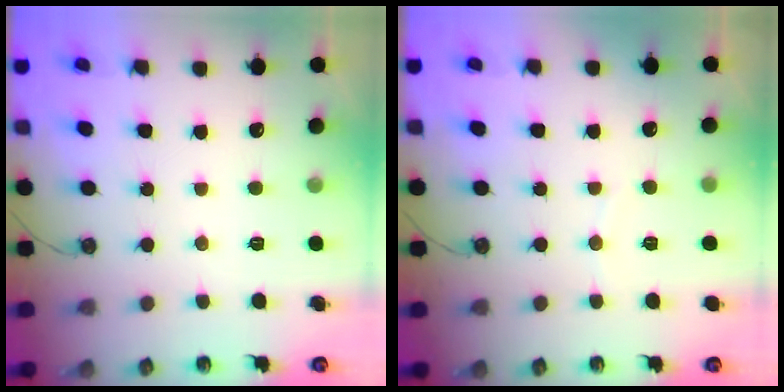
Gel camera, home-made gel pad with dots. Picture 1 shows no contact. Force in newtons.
{"total": 2.4, "press": 2.4, "slide": 0.3}